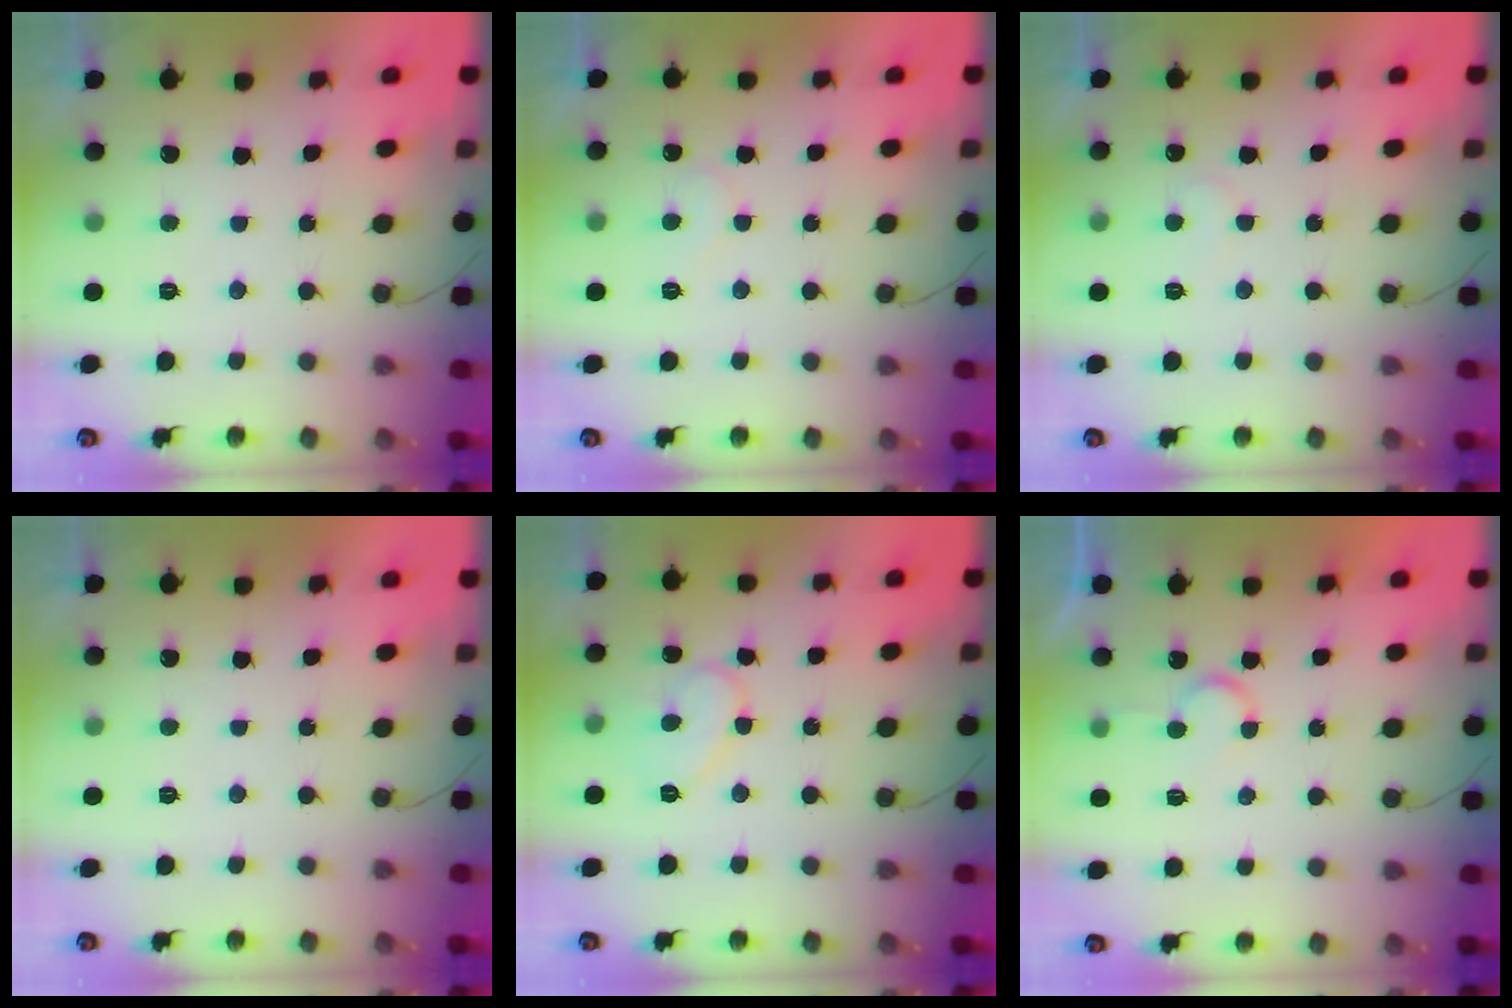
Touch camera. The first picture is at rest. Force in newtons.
{"total": 5.3, "press": 5.3, "slide": 0.5}
{"total": 5.1, "press": 5.1, "slide": 0.3}
{"total": 1.9, "press": 1.9, "slide": 0.1}
{"total": 9.3, "press": 9.3, "slide": 0.3}
{"total": 5.4, "press": 5.4, "slide": 0.4}